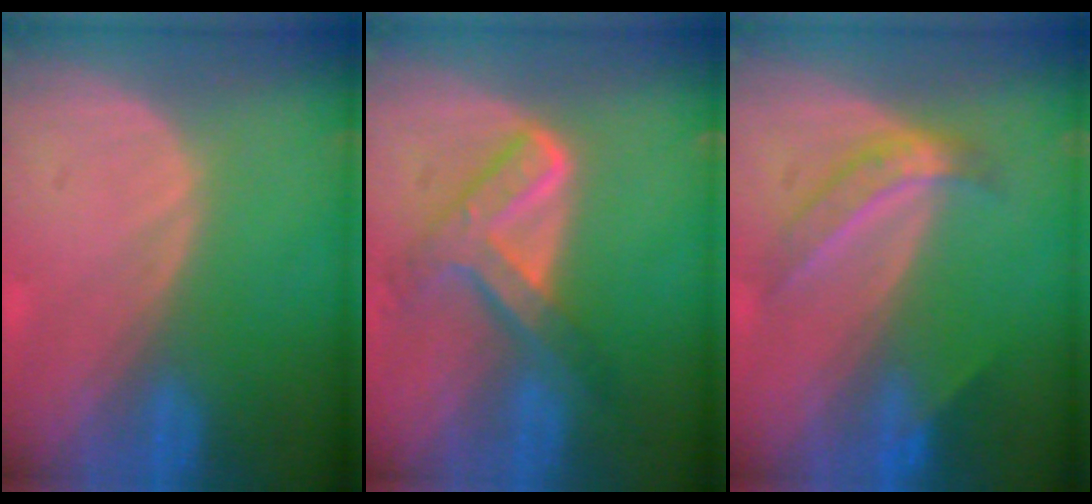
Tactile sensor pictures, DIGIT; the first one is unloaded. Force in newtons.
{"total": 7.6, "press": 6.3, "slide": 4.2}
{"total": 5.4, "press": 4.7, "slide": 2.5}